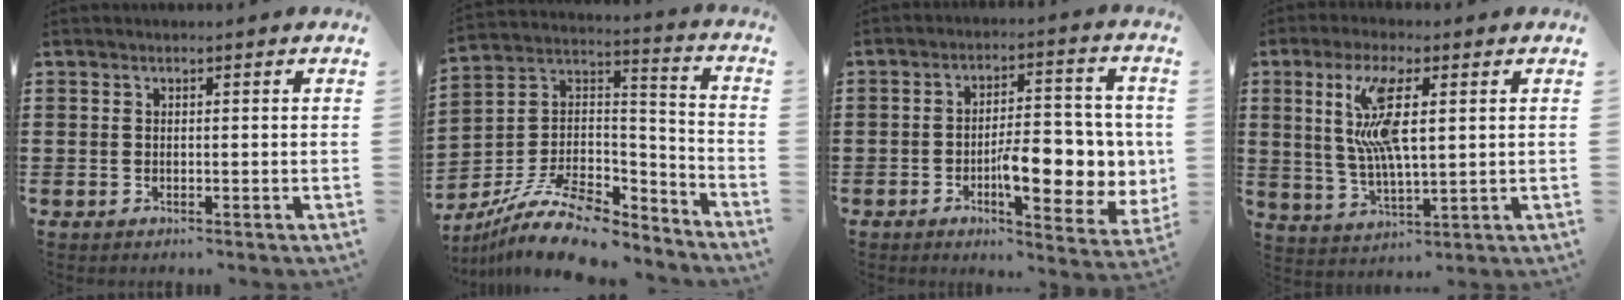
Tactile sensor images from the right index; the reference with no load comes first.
{"total": 13.7, "force": [-10.1, 5.0, 7.8], "torque": [-0.151, 0.031, -0.183]}
{"total": 10.3, "force": [-1.9, 4.2, 9.3], "torque": [-0.130, -0.005, -0.033]}
{"total": 9.4, "force": [2.4, 2.7, 8.7], "torque": [-0.194, 0.000, 0.034]}